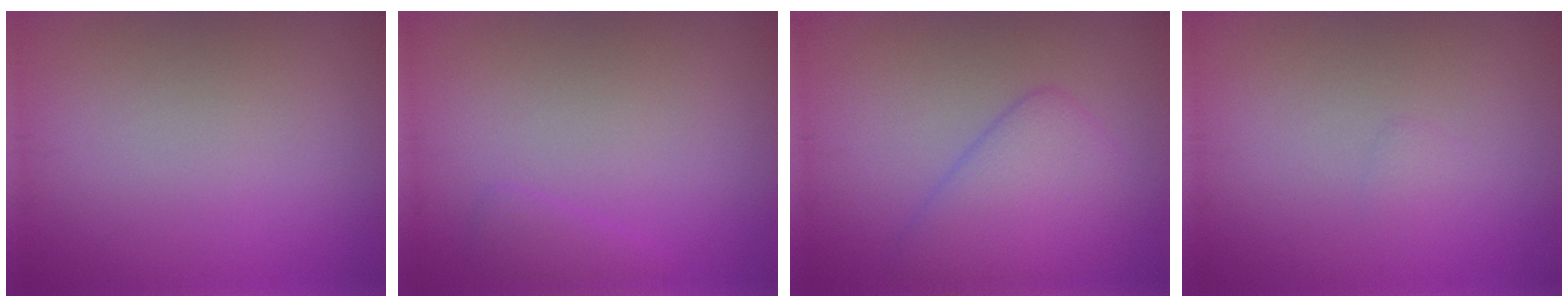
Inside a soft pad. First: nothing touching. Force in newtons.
{"total": 1.1, "press": 1.1, "slide": 0.1}
{"total": 4.5, "press": 4.5, "slide": 0.2}
{"total": 0.6, "press": 0.5, "slide": 0.1}